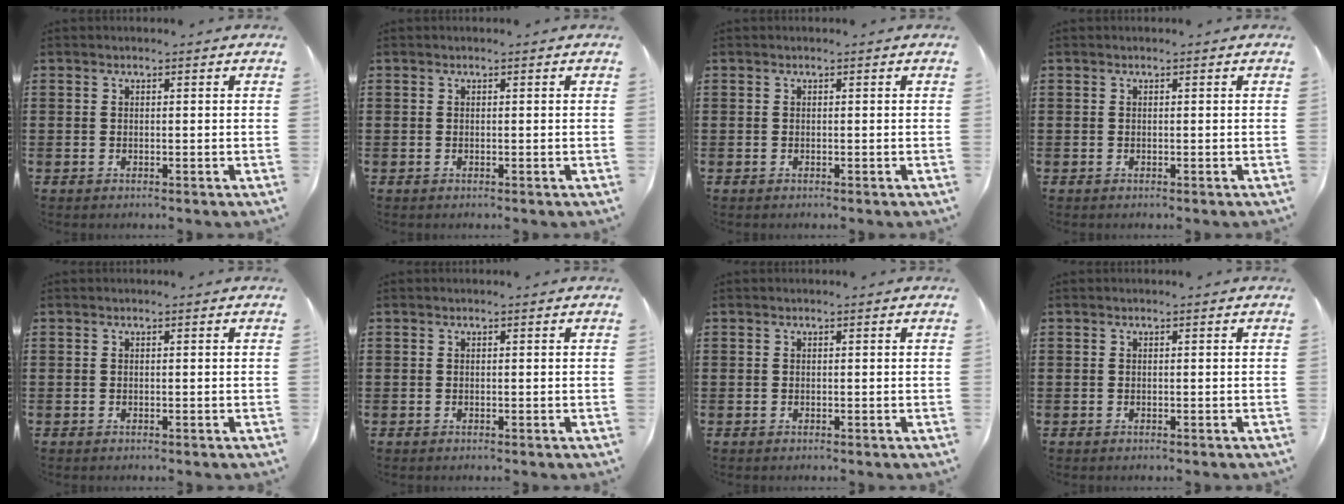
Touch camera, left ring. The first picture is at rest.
{"total": 0.0}
{"total": 0.0}
{"total": 0.0}
{"total": 0.0}
{"total": 0.0}
{"total": 0.0}
{"total": 0.0}